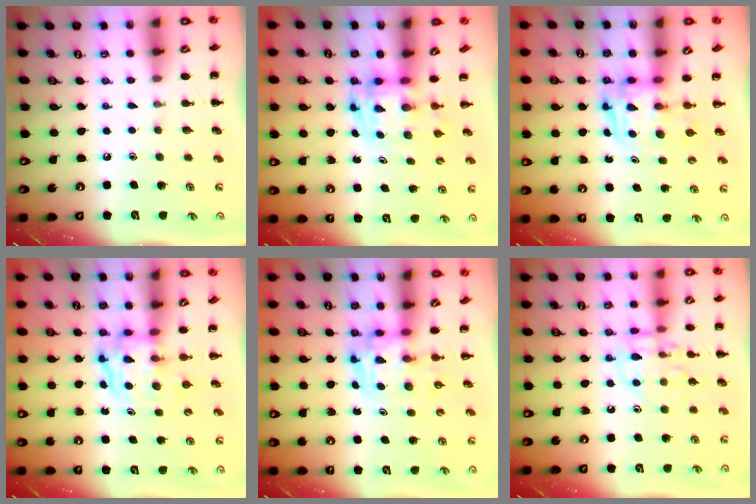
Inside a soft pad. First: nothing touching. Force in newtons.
{"total": 3.4, "press": 3.4, "slide": 0.6}
{"total": 2.7, "press": 2.7, "slide": 0.2}
{"total": 3.5, "press": 3.5, "slide": 0.3}
{"total": 3.4, "press": 3.4, "slide": 0.6}
{"total": 12.0, "press": 12.0, "slide": 0.8}